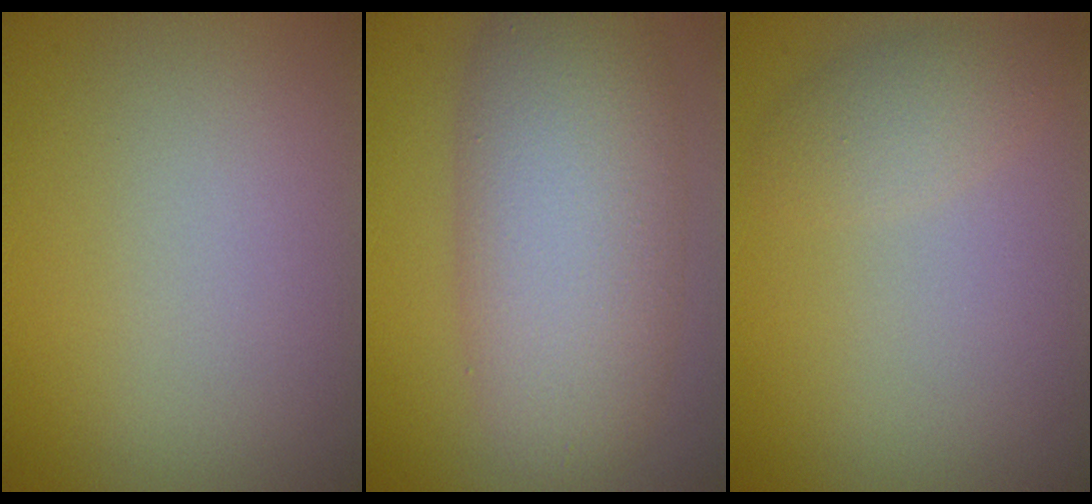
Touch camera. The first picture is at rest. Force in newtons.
{"total": 8.6, "press": 8.6, "slide": 0.2}
{"total": 1.9, "press": 1.9, "slide": 0.1}